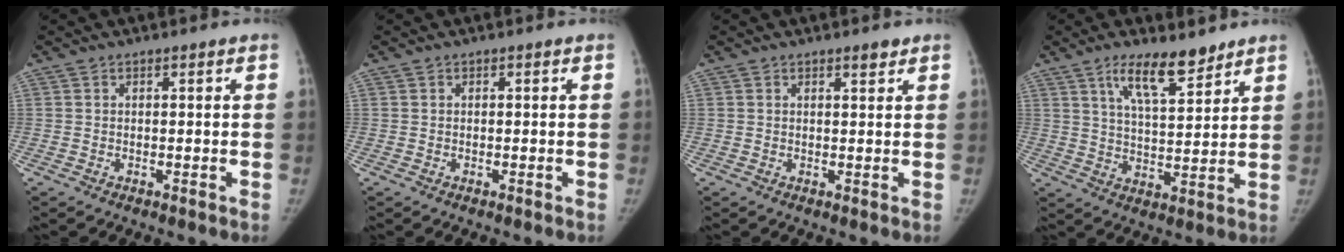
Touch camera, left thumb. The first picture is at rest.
{"total": 0.0}
{"total": 1.6, "force": [1.2, 0.5, 0.9], "torque": [-0.007, -0.009, 0.019]}
{"total": 9.8, "force": [6.9, 3.1, 6.3], "torque": [-0.086, -0.046, 0.122]}